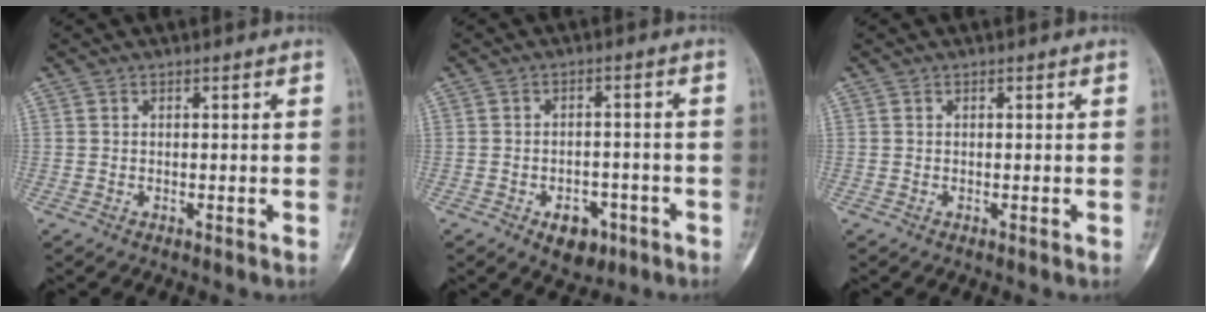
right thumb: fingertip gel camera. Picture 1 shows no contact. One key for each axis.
{"total": 6.3, "fx": -3.3, "fy": 4.0, "fz": 3.6, "tx": -0.025, "ty": 0.022, "tz": -0.041}
{"total": 0.0}